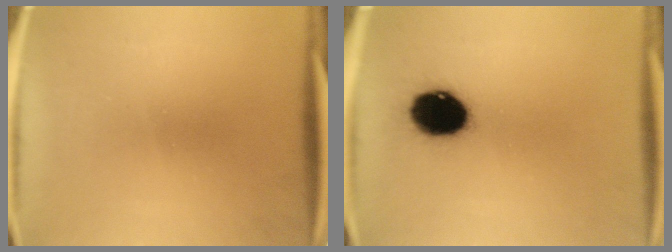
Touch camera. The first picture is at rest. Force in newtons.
{"total": 13.3}